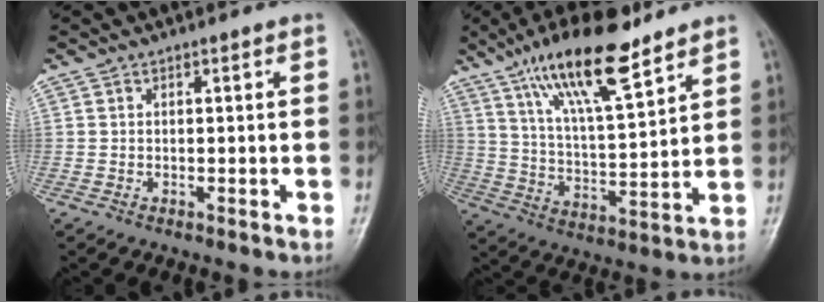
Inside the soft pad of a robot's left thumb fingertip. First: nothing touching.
{"total": 16.7, "force": [11.2, 4.6, 11.5], "torque": [-0.183, -0.051, 0.202]}